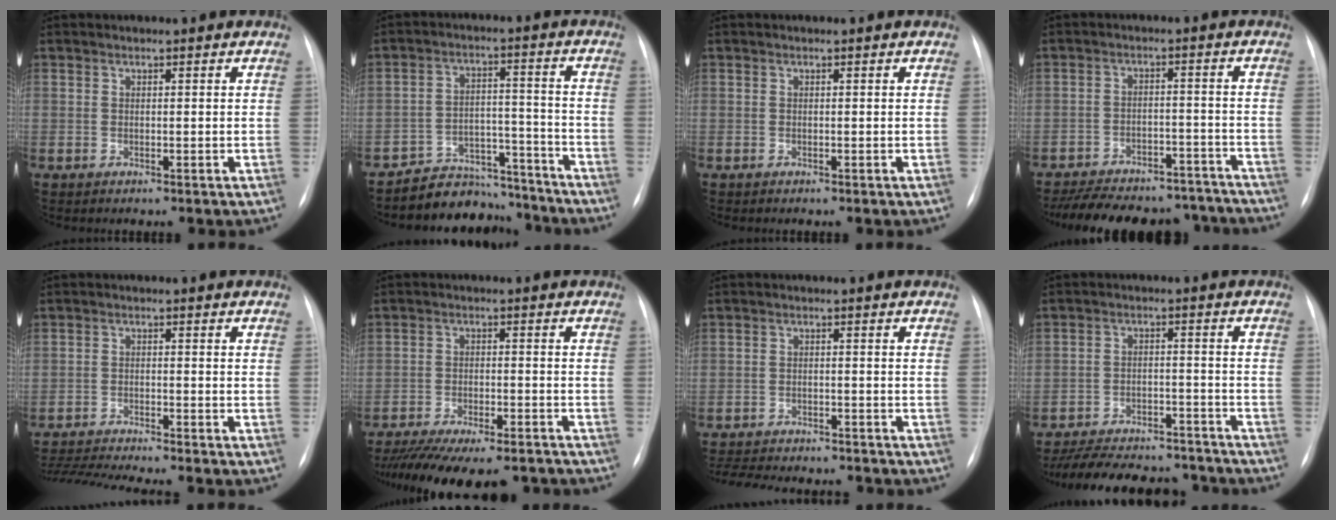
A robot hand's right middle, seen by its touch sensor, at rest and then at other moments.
{"total": 10.7, "force": [-9.9, 3.9, 0.4], "torque": [0.014, 0.043, -0.155]}
{"total": 0.0}
{"total": 21.2, "force": [-18.7, 7.0, 7.1], "torque": [-0.134, 0.003, -0.246]}
{"total": 10.7, "force": [-9.8, -0.8, 4.2], "torque": [-0.066, -0.012, -0.160]}
{"total": 18.0, "force": [-15.4, 4.3, 8.2], "torque": [-0.155, -0.017, -0.214]}
{"total": 13.6, "force": [-12.4, 3.1, 4.8], "torque": [-0.104, -0.005, -0.167]}
{"total": 18.6, "force": [-16.7, 5.5, 6.3], "torque": [-0.136, 0.000, -0.232]}